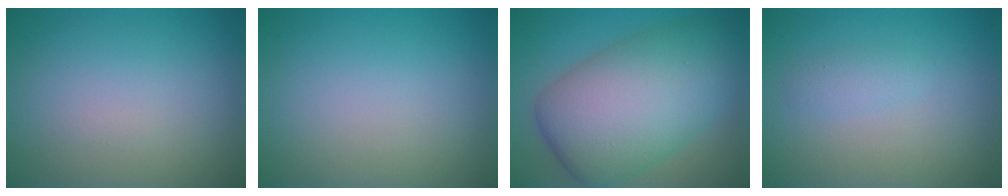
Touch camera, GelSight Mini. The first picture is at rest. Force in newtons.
{"total": 0.0}
{"total": 11.3, "press": 11.3, "slide": 0.1}
{"total": 1.1, "press": 1.0, "slide": 0.1}